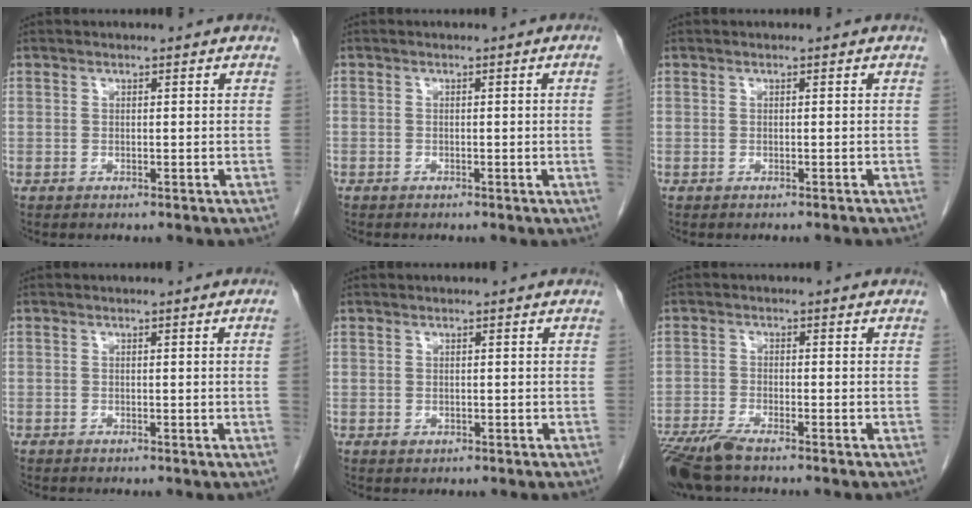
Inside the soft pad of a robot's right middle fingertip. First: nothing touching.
{"total": 1.6, "force": [-0.3, -0.6, 1.4], "torque": [-0.015, 0.000, -0.005]}
{"total": 2.0, "force": [-1.8, 0.2, 0.7], "torque": [-0.013, -0.002, -0.022]}
{"total": 1.1, "force": [-0.2, -0.5, 1.0], "torque": [-0.008, 0.001, -0.004]}
{"total": 0.7, "force": [-0.2, 0.5, 0.3], "torque": [-0.007, 0.000, -0.001]}
{"total": 7.2, "force": [-5.6, 1.3, 4.3], "torque": [-0.085, -0.018, -0.104]}